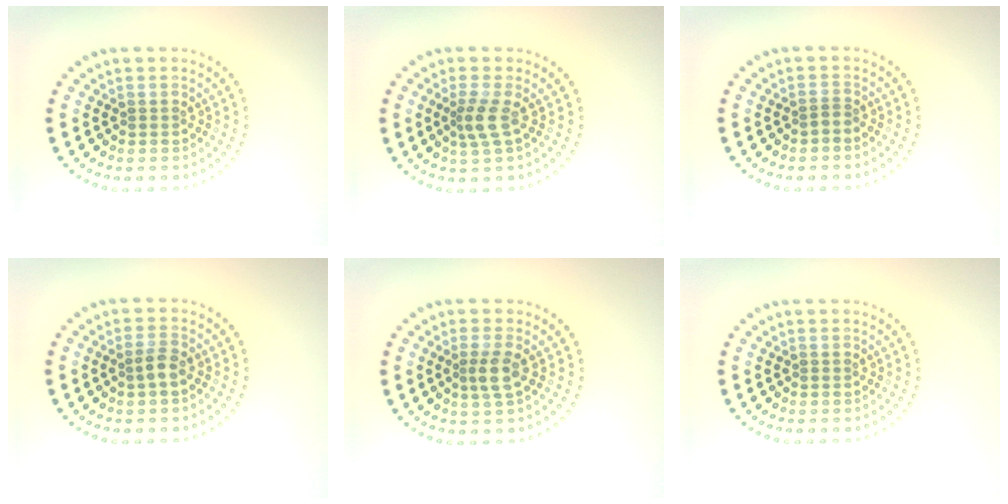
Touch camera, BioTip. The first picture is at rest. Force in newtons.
{"total": 2.1, "press": 1.5, "slide": 1.5}
{"total": 0.6, "press": 0.4, "slide": 0.5}
{"total": 1.5, "press": 1.4, "slide": 0.5}
{"total": 2.0, "press": 1.7, "slide": 1.0}
{"total": 0.0}